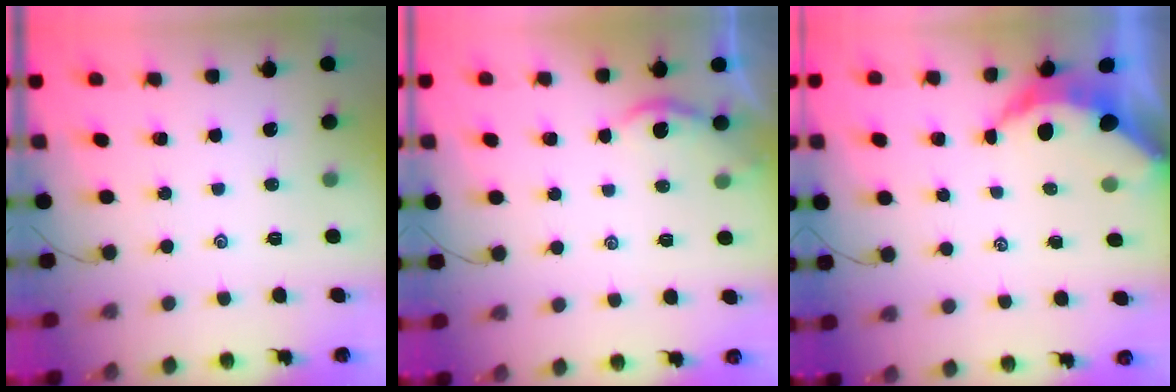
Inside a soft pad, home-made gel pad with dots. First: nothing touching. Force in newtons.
{"total": 2.0, "press": 2.0, "slide": 0.2}
{"total": 5.2, "press": 5.1, "slide": 0.7}